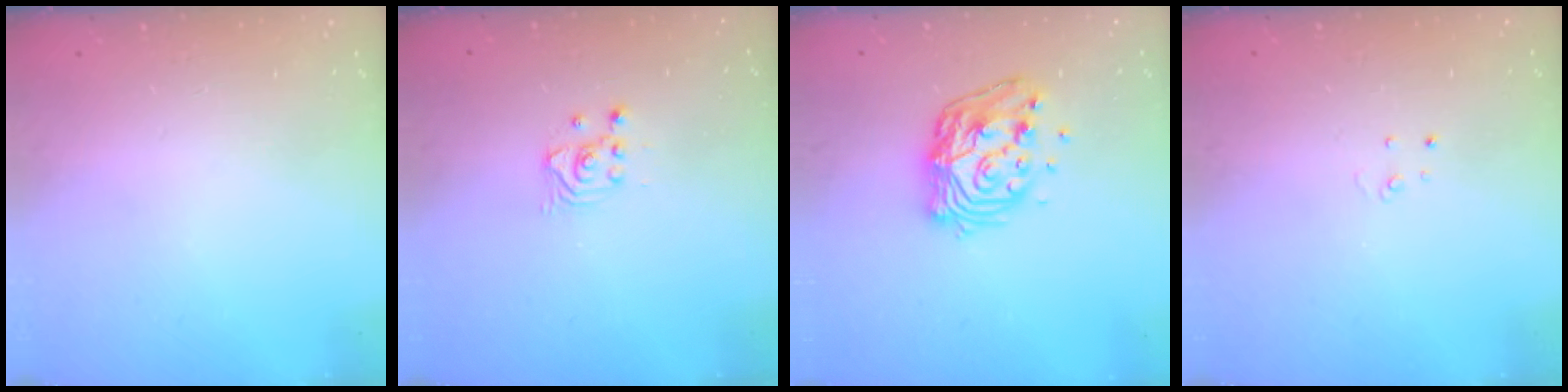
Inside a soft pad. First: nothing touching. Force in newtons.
{"total": 2.5, "press": 2.5, "slide": 0.3}
{"total": 13.7, "press": 13.7, "slide": 1.2}
{"total": 2.6, "press": 2.6, "slide": 0.2}